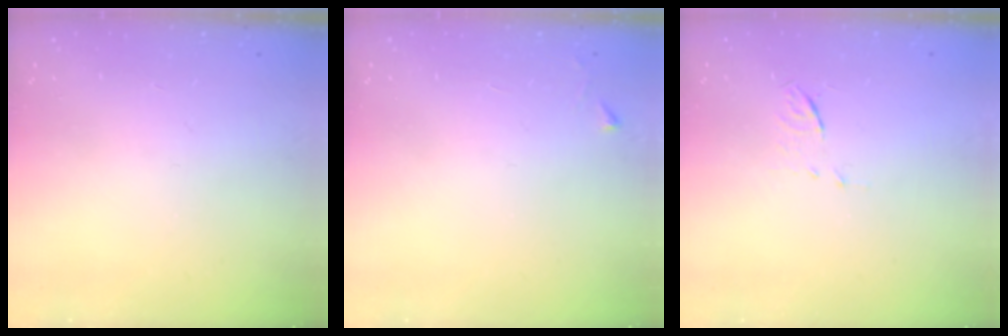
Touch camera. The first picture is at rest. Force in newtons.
{"total": 2.3, "press": 2.3, "slide": 0.4}
{"total": 4.2, "press": 4.1, "slide": 0.9}